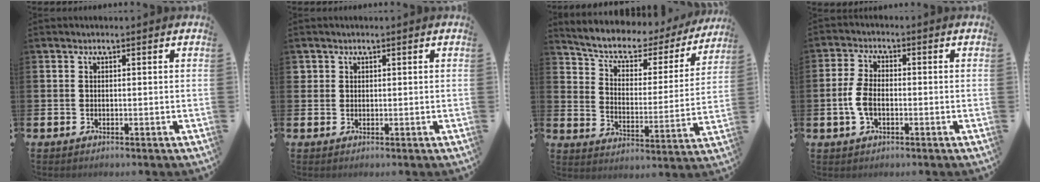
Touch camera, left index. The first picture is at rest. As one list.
[{"total": 1.2, "force": [0.9, 0.8, 0.1], "torque": [0.013, 0.000, 0.014]}, {"total": 6.3, "force": [5.1, 3.0, 2.3], "torque": [-0.067, -0.040, 0.079]}, {"total": 4.4, "force": [-0.6, 2.5, 3.6], "torque": [-0.070, 0.000, -0.015]}]